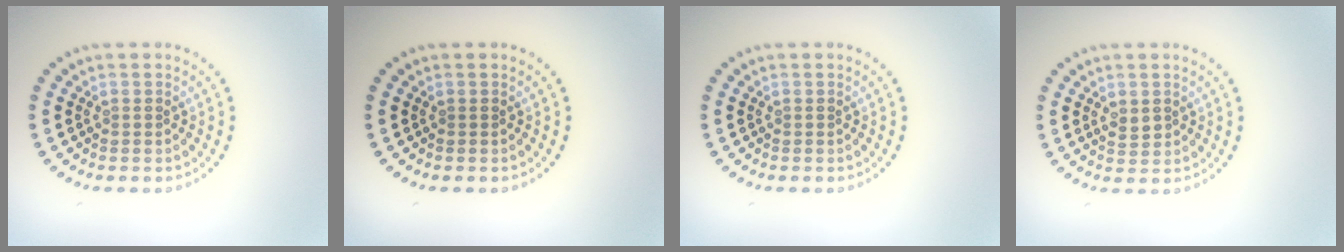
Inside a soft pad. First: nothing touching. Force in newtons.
{"total": 0.0}
{"total": 0.0}
{"total": 1.4, "press": 1.4, "slide": 0.2}